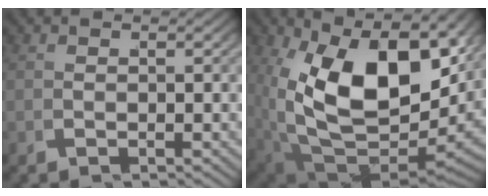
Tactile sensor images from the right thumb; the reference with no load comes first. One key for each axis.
{"total": 16.3, "fx": 0.6, "fy": 9.4, "fz": 13.3, "tx": -0.258, "ty": -0.065, "tz": 0.047}